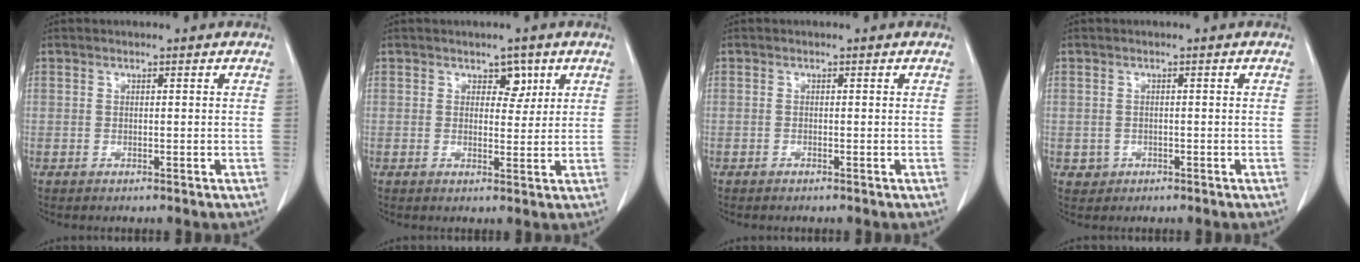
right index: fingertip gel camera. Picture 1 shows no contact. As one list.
[{"total": 2.8, "force": [1.5, 1.8, 1.6], "torque": [-0.019, 0.000, 0.021]}, {"total": 0.0}, {"total": 1.5, "force": [-0.4, 1.4, 0.0], "torque": [0.002, 0.005, -0.002]}]